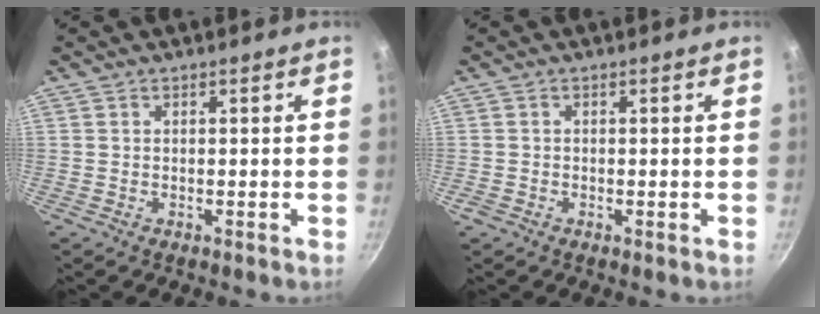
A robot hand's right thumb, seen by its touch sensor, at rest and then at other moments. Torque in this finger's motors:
{"motor_torque": [0.74, 0.28, 0.37, -0.25, 0.05]}